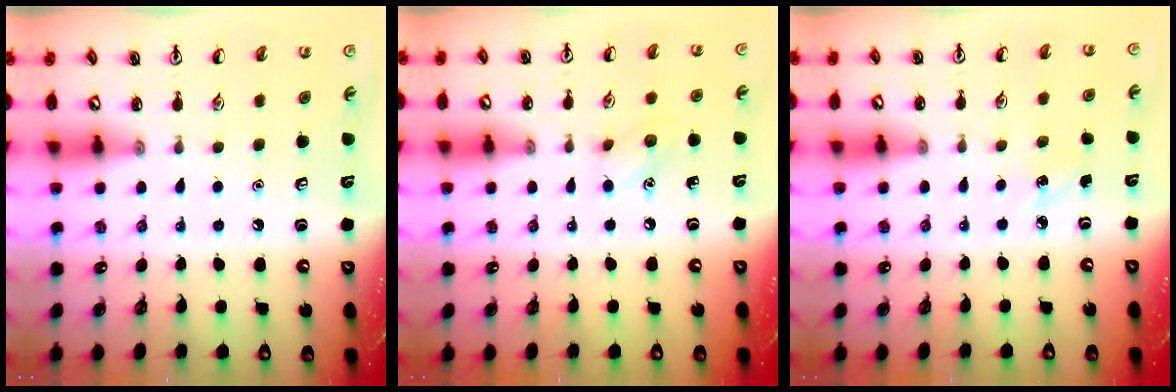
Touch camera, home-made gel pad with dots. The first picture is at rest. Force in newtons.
{"total": 6.6, "press": 6.3, "slide": 1.8}
{"total": 2.8, "press": 2.6, "slide": 1.0}